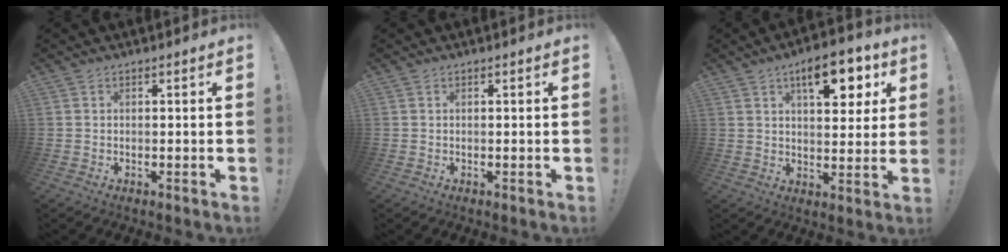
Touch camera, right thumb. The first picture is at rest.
{"total": 0.0}
{"total": 12.9, "force": [6.6, 5.5, 9.7], "torque": [-0.123, -0.022, 0.105]}